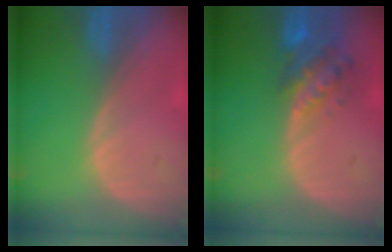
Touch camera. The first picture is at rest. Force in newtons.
{"total": 6.3, "press": 5.7, "slide": 2.5}